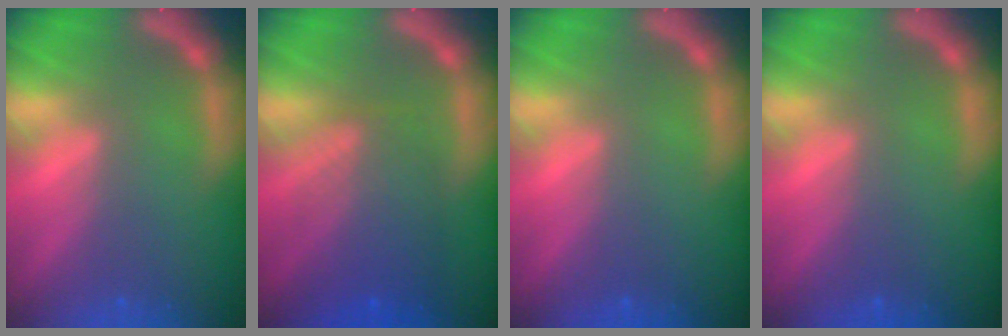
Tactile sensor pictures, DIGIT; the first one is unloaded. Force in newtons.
{"total": 6.6}
{"total": 0.0}
{"total": 0.0}